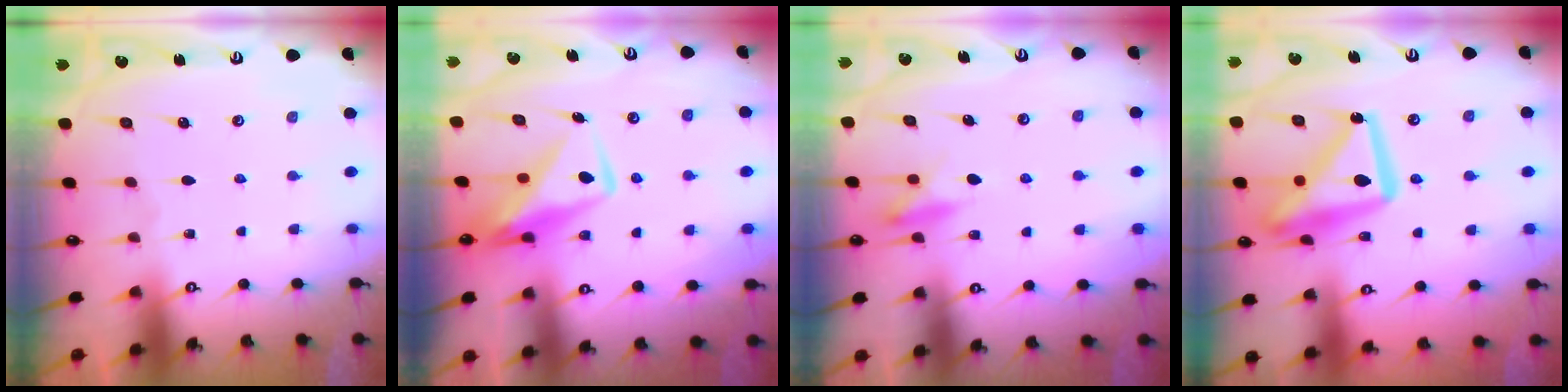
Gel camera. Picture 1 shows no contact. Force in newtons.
{"total": 11.4, "press": 11.3, "slide": 1.1}
{"total": 8.5, "press": 8.4, "slide": 1.3}
{"total": 17.5, "press": 17.4, "slide": 1.8}